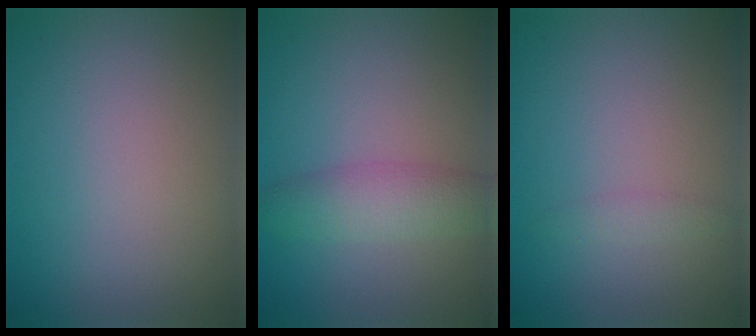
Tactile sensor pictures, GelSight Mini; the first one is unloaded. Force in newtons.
{"total": 3.5, "press": 3.5, "slide": 0.1}
{"total": 1.0, "press": 1.0, "slide": 0.0}